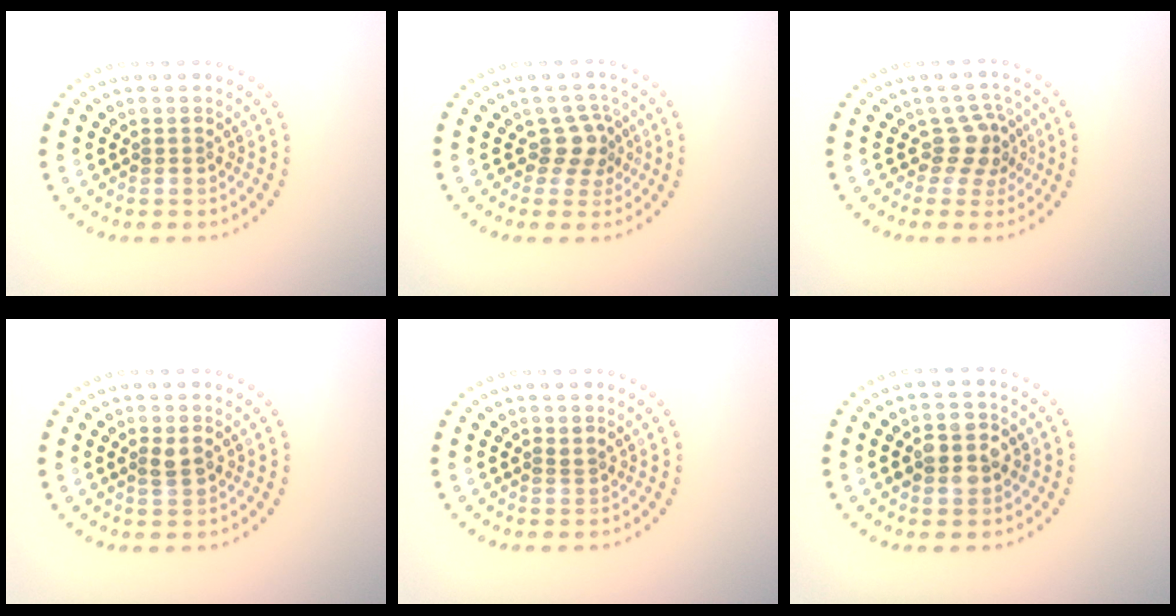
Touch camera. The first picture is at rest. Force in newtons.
{"total": 2.4, "press": 1.8, "slide": 1.6}
{"total": 2.6, "press": 2.1, "slide": 1.7}
{"total": 1.5, "press": 1.4, "slide": 0.5}
{"total": 0.6, "press": 0.4, "slide": 0.5}
{"total": 3.3, "press": 3.3, "slide": 0.2}